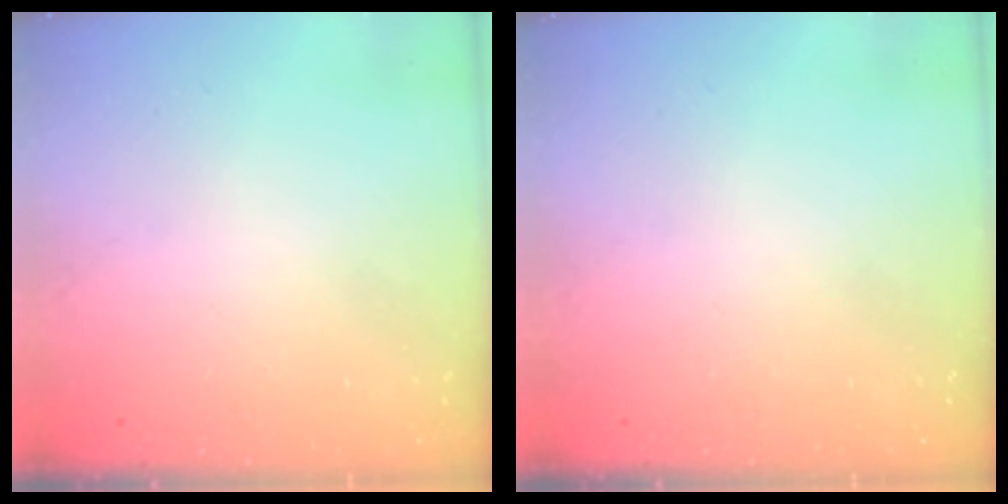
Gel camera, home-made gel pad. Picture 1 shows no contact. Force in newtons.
{"total": 0.0}